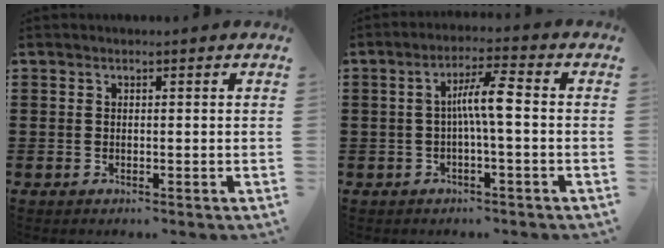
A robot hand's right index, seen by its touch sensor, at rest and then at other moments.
{"total": 5.3, "force": [-0.4, 0.8, 5.2], "torque": [-0.097, 0.009, -0.012]}